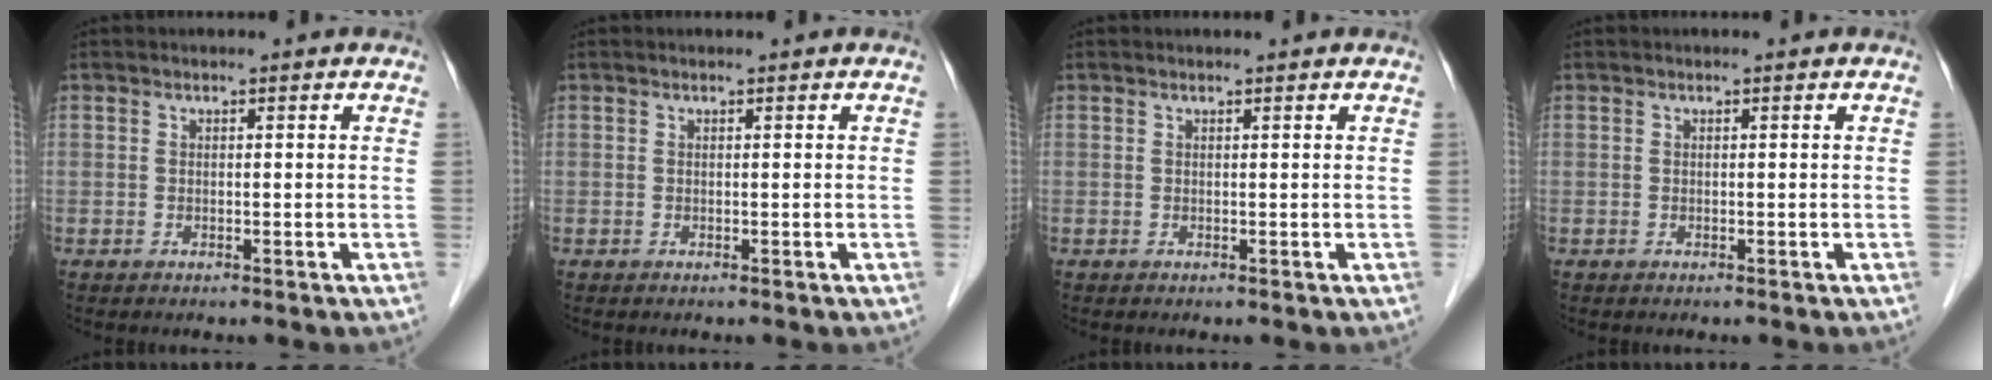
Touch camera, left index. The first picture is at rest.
{"total": 0.0}
{"total": 0.0}
{"total": 0.0}